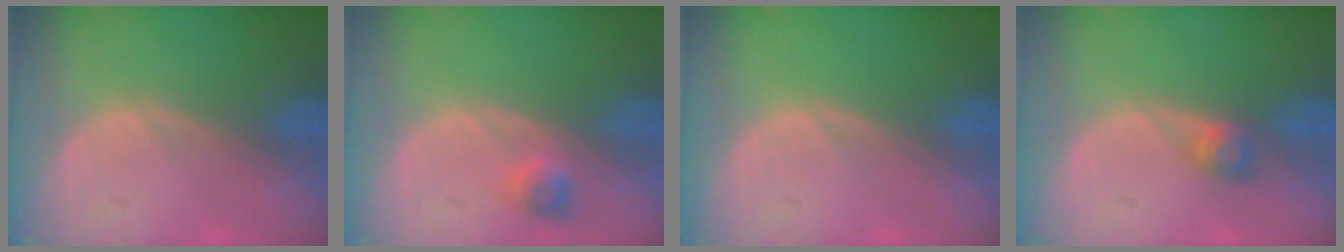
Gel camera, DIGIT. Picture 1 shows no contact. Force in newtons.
{"total": 2.3, "press": 2.2, "slide": 0.7}
{"total": 0.0}
{"total": 2.5, "press": 2.3, "slide": 1.0}